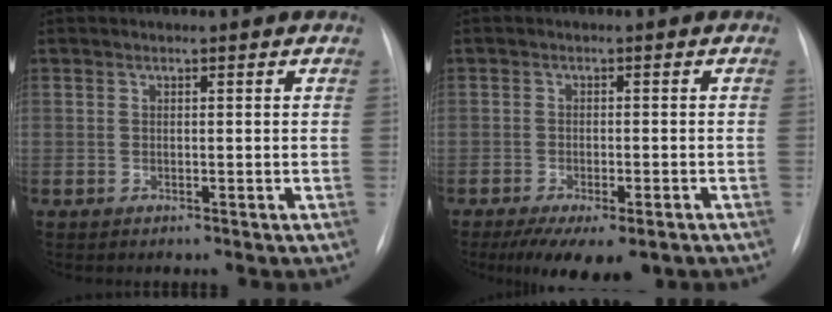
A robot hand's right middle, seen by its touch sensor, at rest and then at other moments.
{"total": 9.3, "force": [-6.3, 3.6, 5.8], "torque": [-0.083, -0.012, -0.092]}